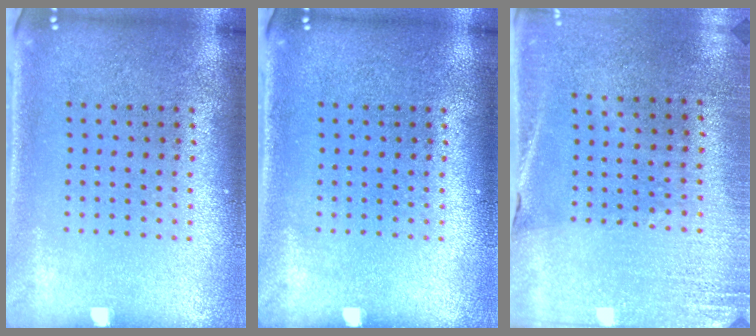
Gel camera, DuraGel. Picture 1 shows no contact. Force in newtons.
{"total": 0.0}
{"total": 2.6, "press": 2.4, "slide": 1.1}